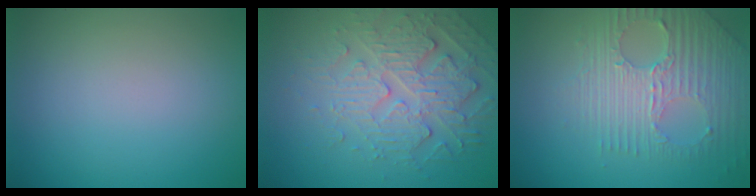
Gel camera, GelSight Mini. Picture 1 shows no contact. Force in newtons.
{"total": 5.0, "press": 4.3, "slide": 2.6}
{"total": 7.1, "press": 4.7, "slide": 5.3}